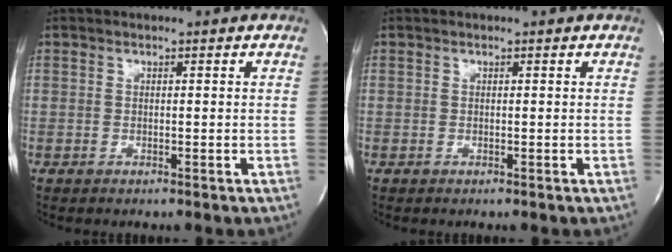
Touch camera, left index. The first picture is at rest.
{"total": 0.0}